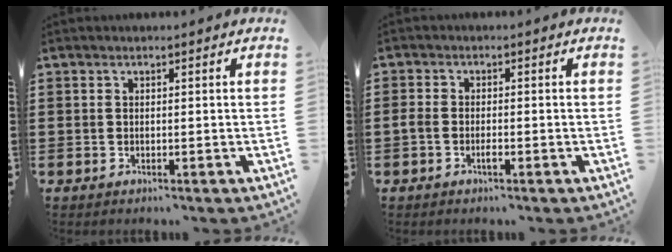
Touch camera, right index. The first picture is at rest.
{"total": 1.7, "force": [-0.9, 0.7, 1.3], "torque": [-0.032, -0.001, -0.020]}